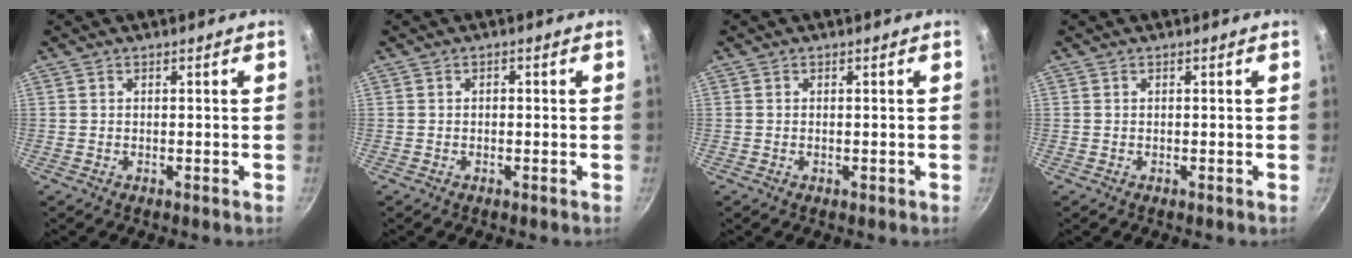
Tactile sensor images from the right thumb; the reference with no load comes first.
{"total": 0.8, "force": [-0.1, 0.6, 0.5], "torque": [-0.005, 0.005, -0.002]}
{"total": 0.6, "force": [-0.2, 0.3, 0.5], "torque": [-0.006, 0.002, -0.002]}
{"total": 0.0}